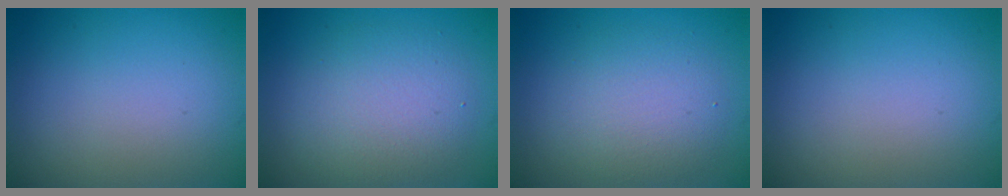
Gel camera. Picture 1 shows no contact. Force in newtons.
{"total": 4.6, "press": 4.6, "slide": 0.2}
{"total": 3.8, "press": 3.8, "slide": 0.3}
{"total": 0.0}